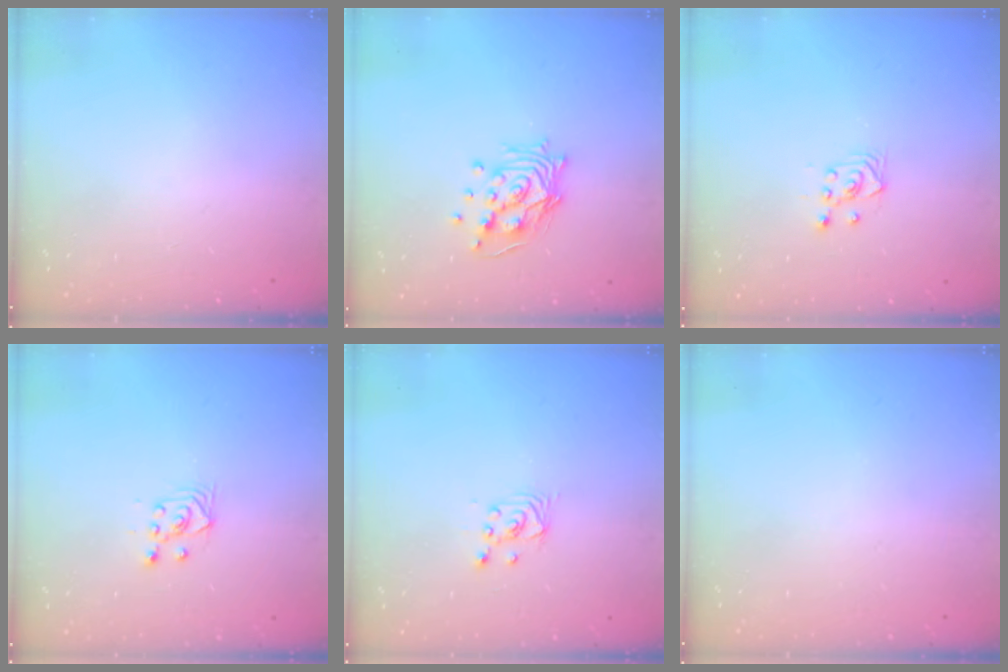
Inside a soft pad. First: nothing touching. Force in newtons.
{"total": 12.8, "press": 12.8, "slide": 1.3}
{"total": 3.4, "press": 3.0, "slide": 1.6}
{"total": 3.6, "press": 3.2, "slide": 1.6}
{"total": 2.2, "press": 2.2, "slide": 0.2}
{"total": 0.0}